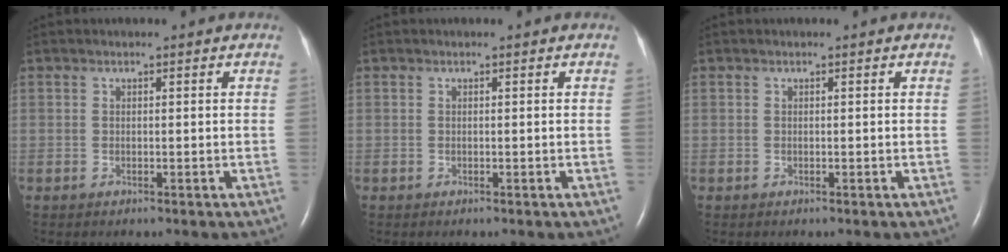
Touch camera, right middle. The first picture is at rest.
{"total": 0.0}
{"total": 0.0}